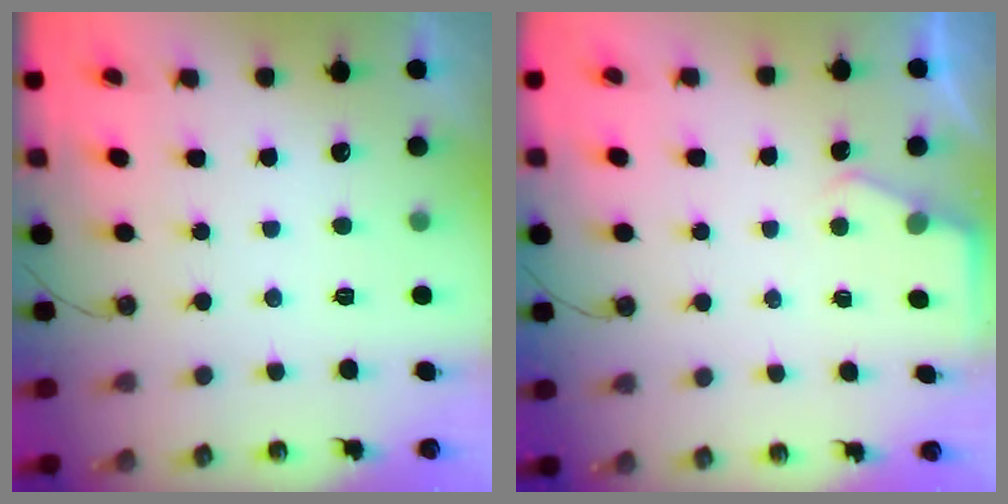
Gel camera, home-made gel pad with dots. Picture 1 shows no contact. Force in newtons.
{"total": 2.6, "press": 2.6, "slide": 0.4}